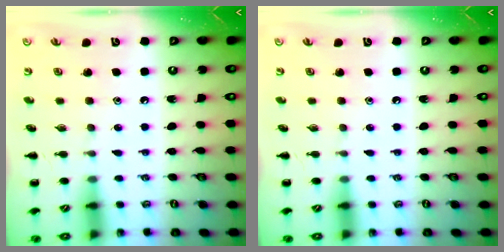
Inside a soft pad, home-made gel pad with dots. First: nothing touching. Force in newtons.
{"total": 0.0}